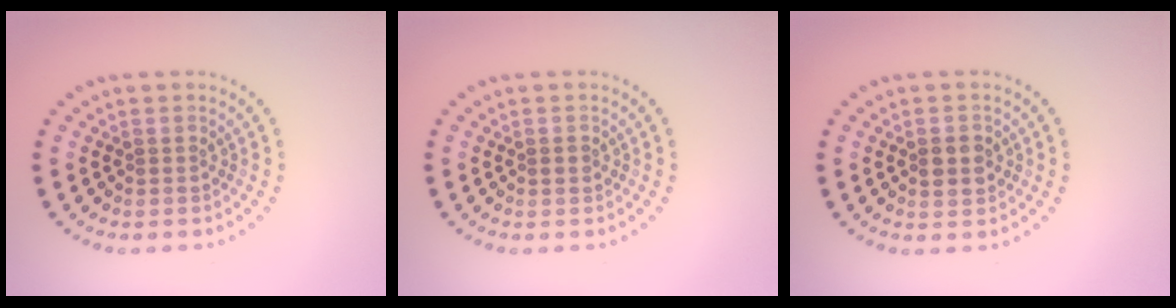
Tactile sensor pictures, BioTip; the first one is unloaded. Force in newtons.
{"total": 0.9, "press": 0.9, "slide": 0.1}
{"total": 2.0, "press": 2.0, "slide": 0.1}